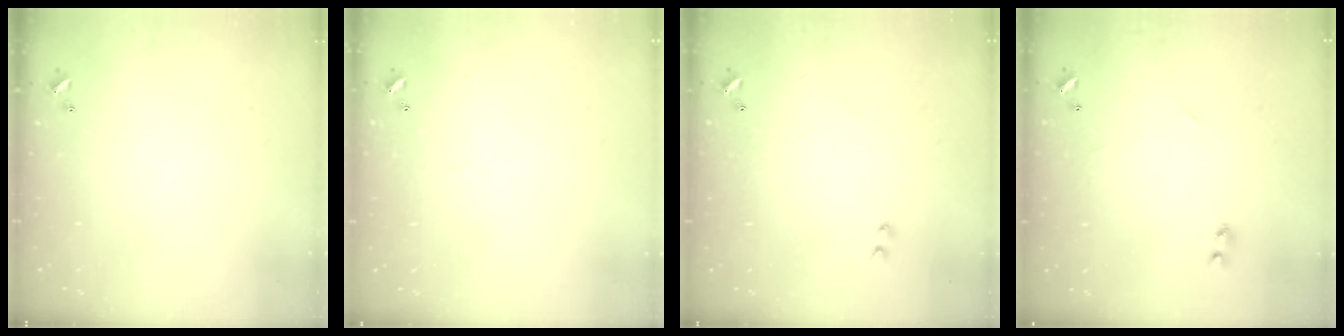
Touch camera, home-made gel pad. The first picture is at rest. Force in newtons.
{"total": 0.0}
{"total": 0.9, "press": 0.8, "slide": 0.5}
{"total": 2.3, "press": 2.3, "slide": 0.2}